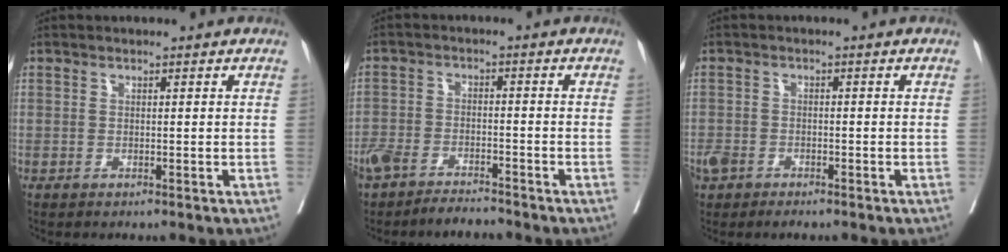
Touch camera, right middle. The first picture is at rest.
{"total": 7.5, "force": [-6.7, 2.1, 2.7], "torque": [-0.051, -0.003, -0.117]}
{"total": 3.5, "force": [-2.5, 1.9, 1.5], "torque": [-0.032, -0.002, -0.044]}